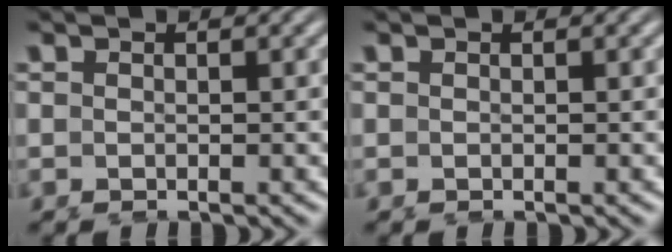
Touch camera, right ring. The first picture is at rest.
{"total": 0.0}